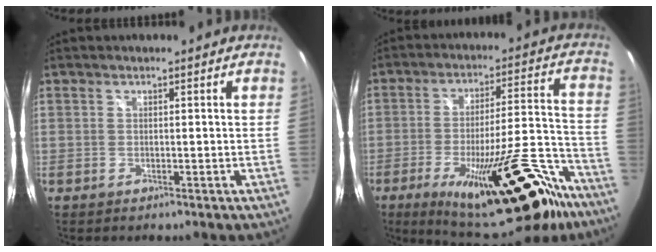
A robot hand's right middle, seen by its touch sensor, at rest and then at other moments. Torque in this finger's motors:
{"motor_torque": [1.13, -1.01, 0.91, 0.21]}